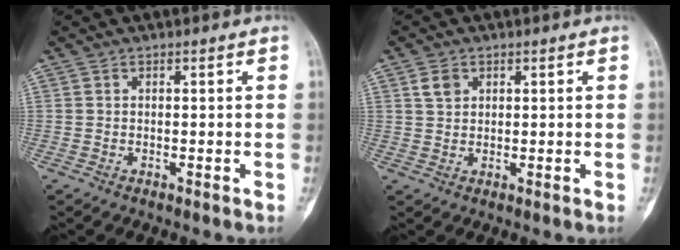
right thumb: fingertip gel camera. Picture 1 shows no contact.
{"total": 2.7, "force": [1.3, 2.0, 1.3], "torque": [-0.017, -0.001, 0.026]}